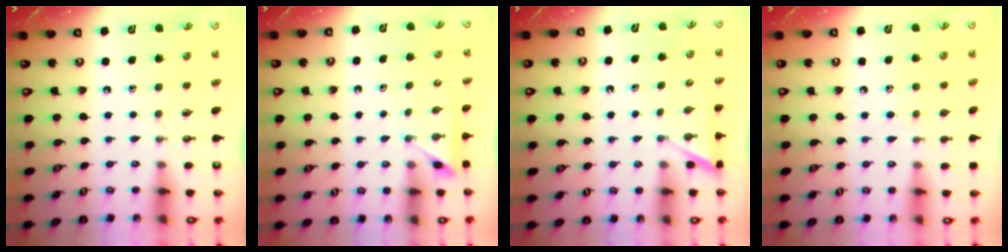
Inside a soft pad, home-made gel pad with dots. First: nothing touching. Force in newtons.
{"total": 2.5, "press": 2.5, "slide": 0.3}
{"total": 3.0, "press": 3.0, "slide": 0.2}
{"total": 6.0, "press": 5.9, "slide": 0.7}